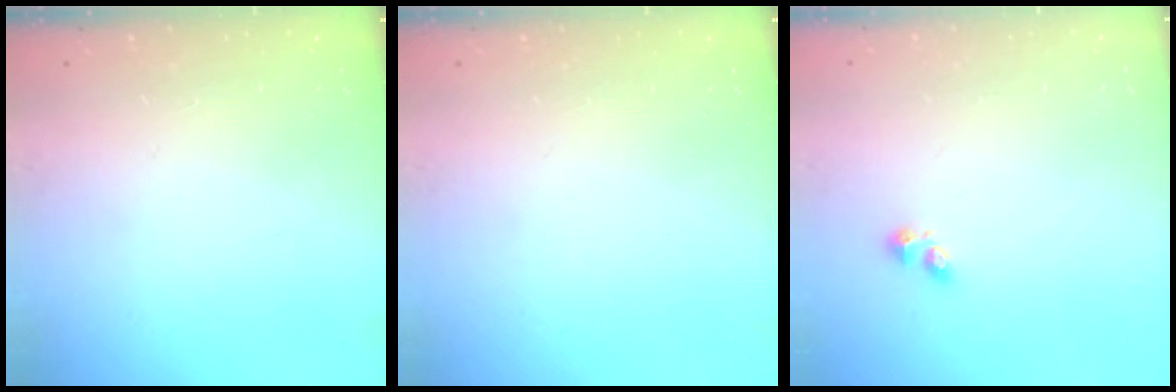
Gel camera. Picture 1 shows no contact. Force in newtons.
{"total": 0.0}
{"total": 2.2, "press": 2.2, "slide": 0.5}